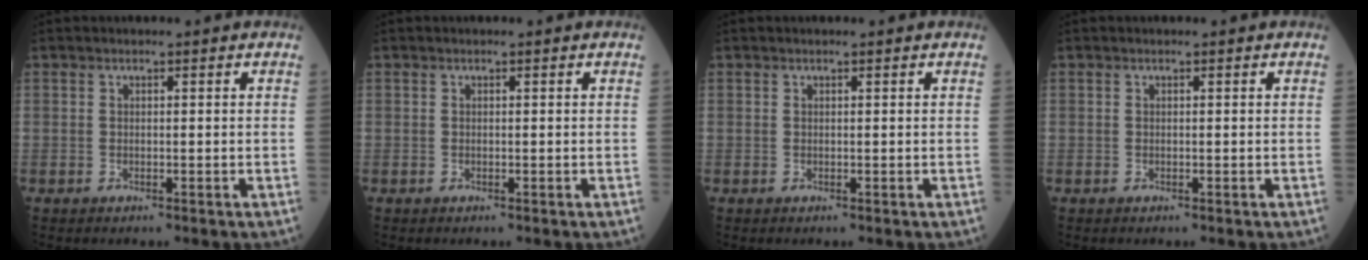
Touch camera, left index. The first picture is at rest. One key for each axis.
{"total": 0.0}
{"total": 0.0}
{"total": 0.0}